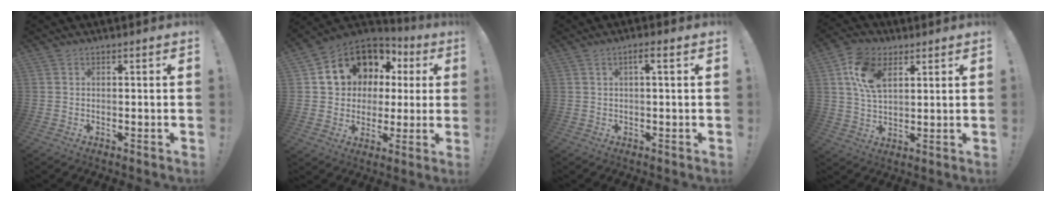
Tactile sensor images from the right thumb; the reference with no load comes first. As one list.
[{"total": 14.1, "force": [5.7, 11.4, 6.1], "torque": [-0.104, -0.027, 0.127]}, {"total": 2.4, "force": [0.6, 0.1, 2.4], "torque": [-0.039, 0.000, 0.005]}, {"total": 12.4, "force": [5.1, 7.8, 8.2], "torque": [-0.153, -0.003, 0.096]}]